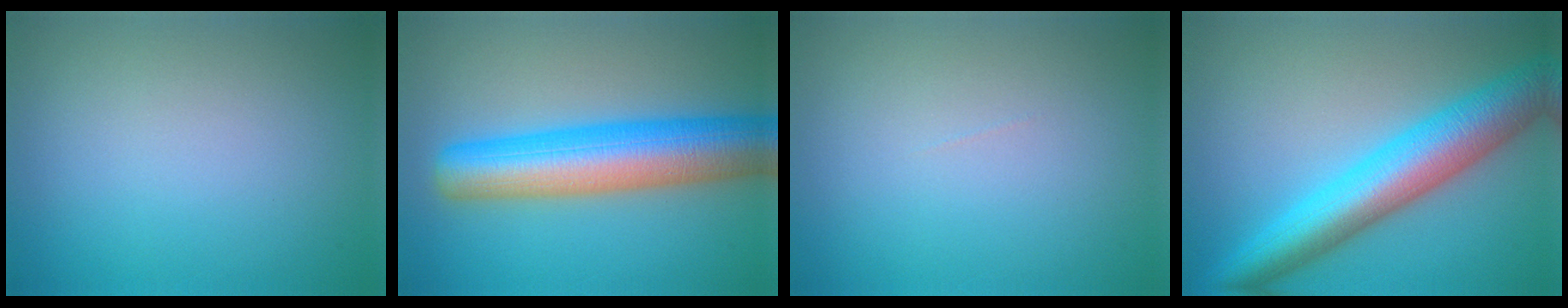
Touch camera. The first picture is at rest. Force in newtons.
{"total": 9.8, "press": 9.8, "slide": 0.2}
{"total": 0.0}
{"total": 8.9, "press": 8.9, "slide": 0.2}